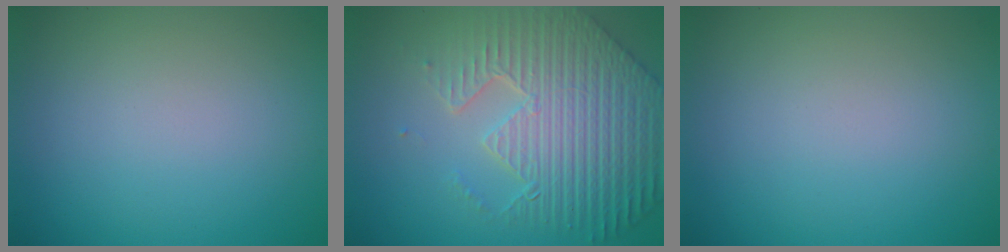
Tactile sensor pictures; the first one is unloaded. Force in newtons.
{"total": 8.7, "press": 6.3, "slide": 6.0}
{"total": 0.0}